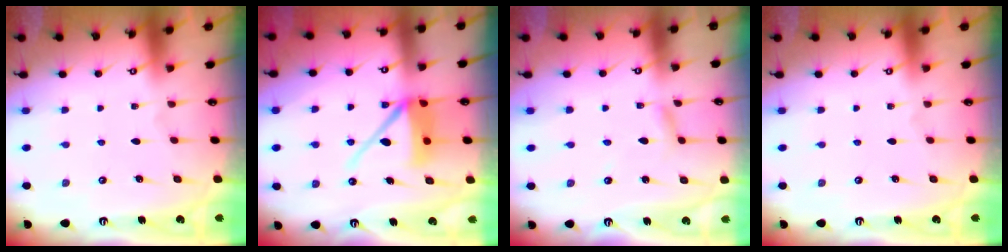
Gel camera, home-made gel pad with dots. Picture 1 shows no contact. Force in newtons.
{"total": 11.6, "press": 11.5, "slide": 1.8}
{"total": 3.0, "press": 3.0, "slide": 0.4}
{"total": 0.0}